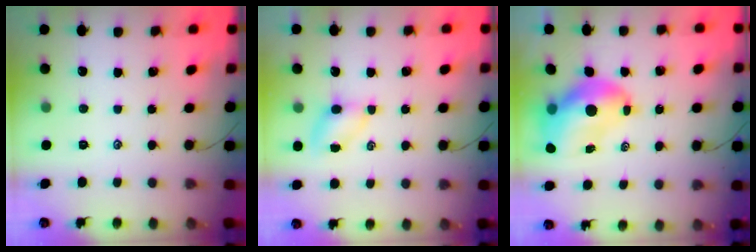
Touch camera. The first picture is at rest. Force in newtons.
{"total": 4.3, "press": 4.2, "slide": 1.1}
{"total": 10.1, "press": 9.6, "slide": 2.9}